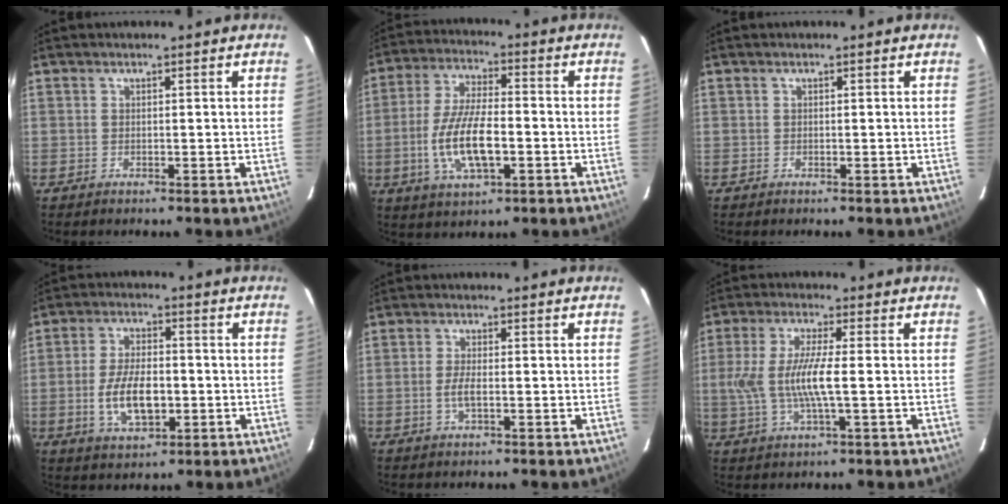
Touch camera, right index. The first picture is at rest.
{"total": 12.4, "force": [-3.1, 4.6, 11.1], "torque": [-0.229, -0.004, -0.055]}
{"total": 0.0}
{"total": 9.9, "force": [-2.2, 4.9, 8.3], "torque": [-0.169, -0.003, -0.034]}
{"total": 2.9, "force": [-0.8, 0.8, 2.6], "torque": [-0.057, -0.002, -0.017]}
{"total": 9.6, "force": [-0.9, 1.6, 9.4], "torque": [-0.191, -0.005, -0.016]}